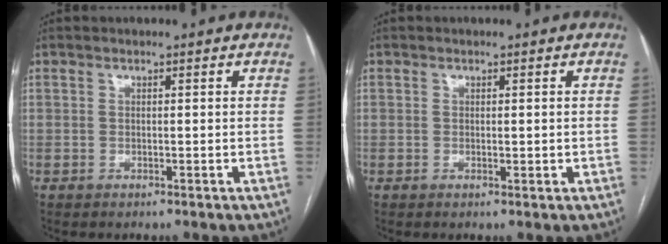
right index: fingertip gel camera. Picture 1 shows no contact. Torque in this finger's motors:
{"motor_torque": [-0.24, 0.48, 0.07, 0.01]}